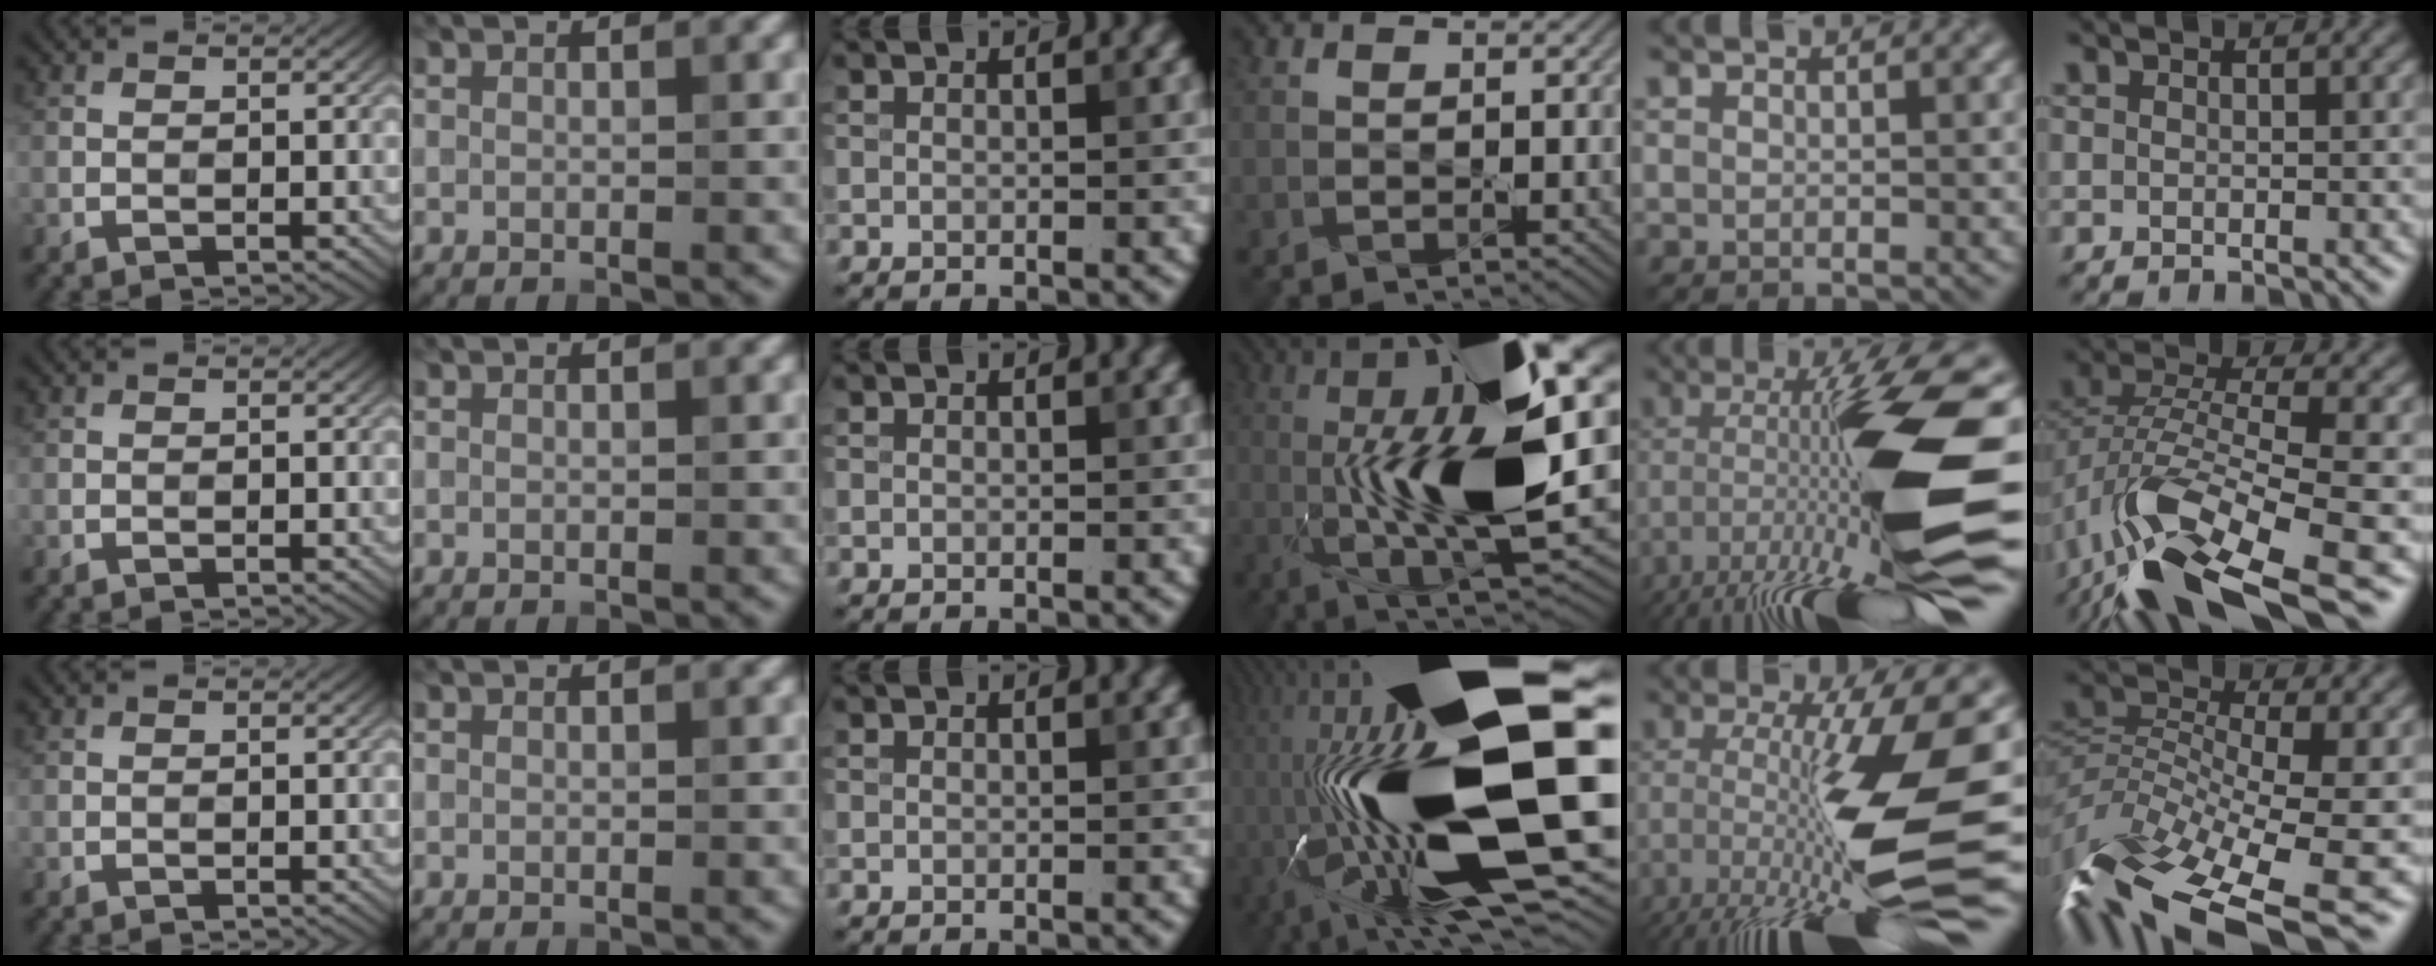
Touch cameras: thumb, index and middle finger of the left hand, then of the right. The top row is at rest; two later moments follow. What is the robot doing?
{"motion": "shake", "object": "medicine bottle"}